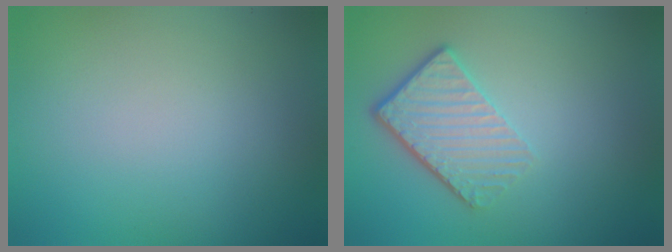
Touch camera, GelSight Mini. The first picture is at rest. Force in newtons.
{"total": 4.2, "press": 3.0, "slide": 3.0}